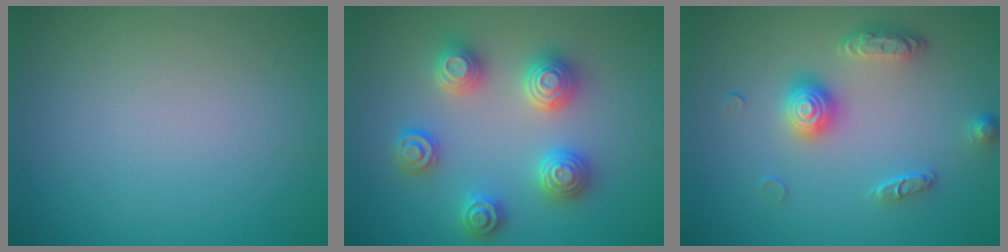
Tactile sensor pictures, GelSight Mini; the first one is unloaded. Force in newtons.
{"total": 4.8, "press": 4.7, "slide": 0.6}
{"total": 3.5, "press": 3.0, "slide": 1.8}